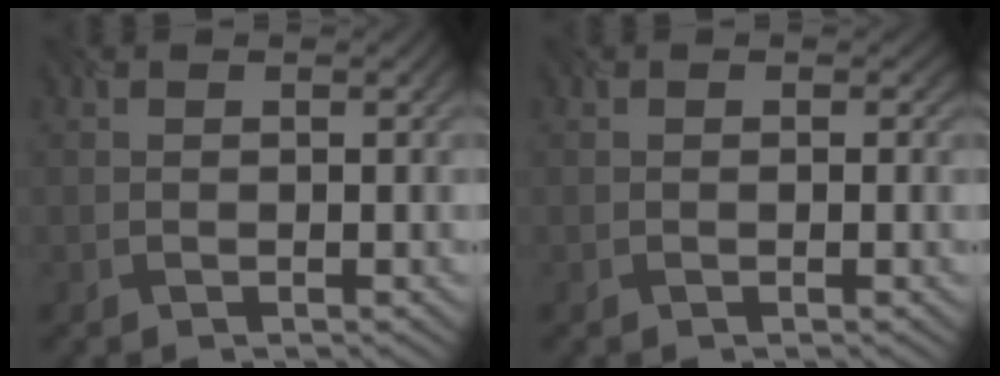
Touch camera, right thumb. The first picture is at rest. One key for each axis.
{"total": 0.6, "fx": -0.2, "fy": -0.1, "fz": -0.5, "tx": 0.008, "ty": 0.000, "tz": 0.003}